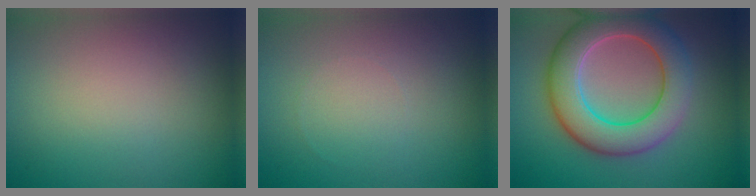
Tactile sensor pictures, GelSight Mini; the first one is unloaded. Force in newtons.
{"total": 0.0}
{"total": 8.4, "press": 8.4, "slide": 0.5}